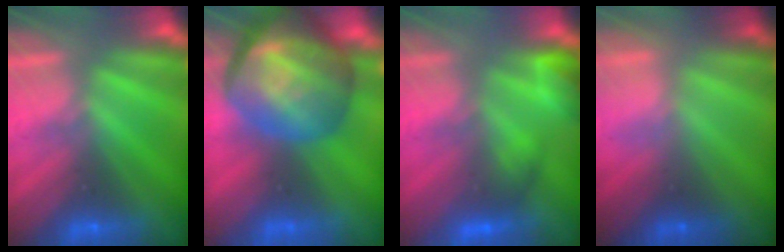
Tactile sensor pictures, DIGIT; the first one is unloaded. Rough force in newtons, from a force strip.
{"total": 8.8}
{"total": 4.7}
{"total": 2.4}